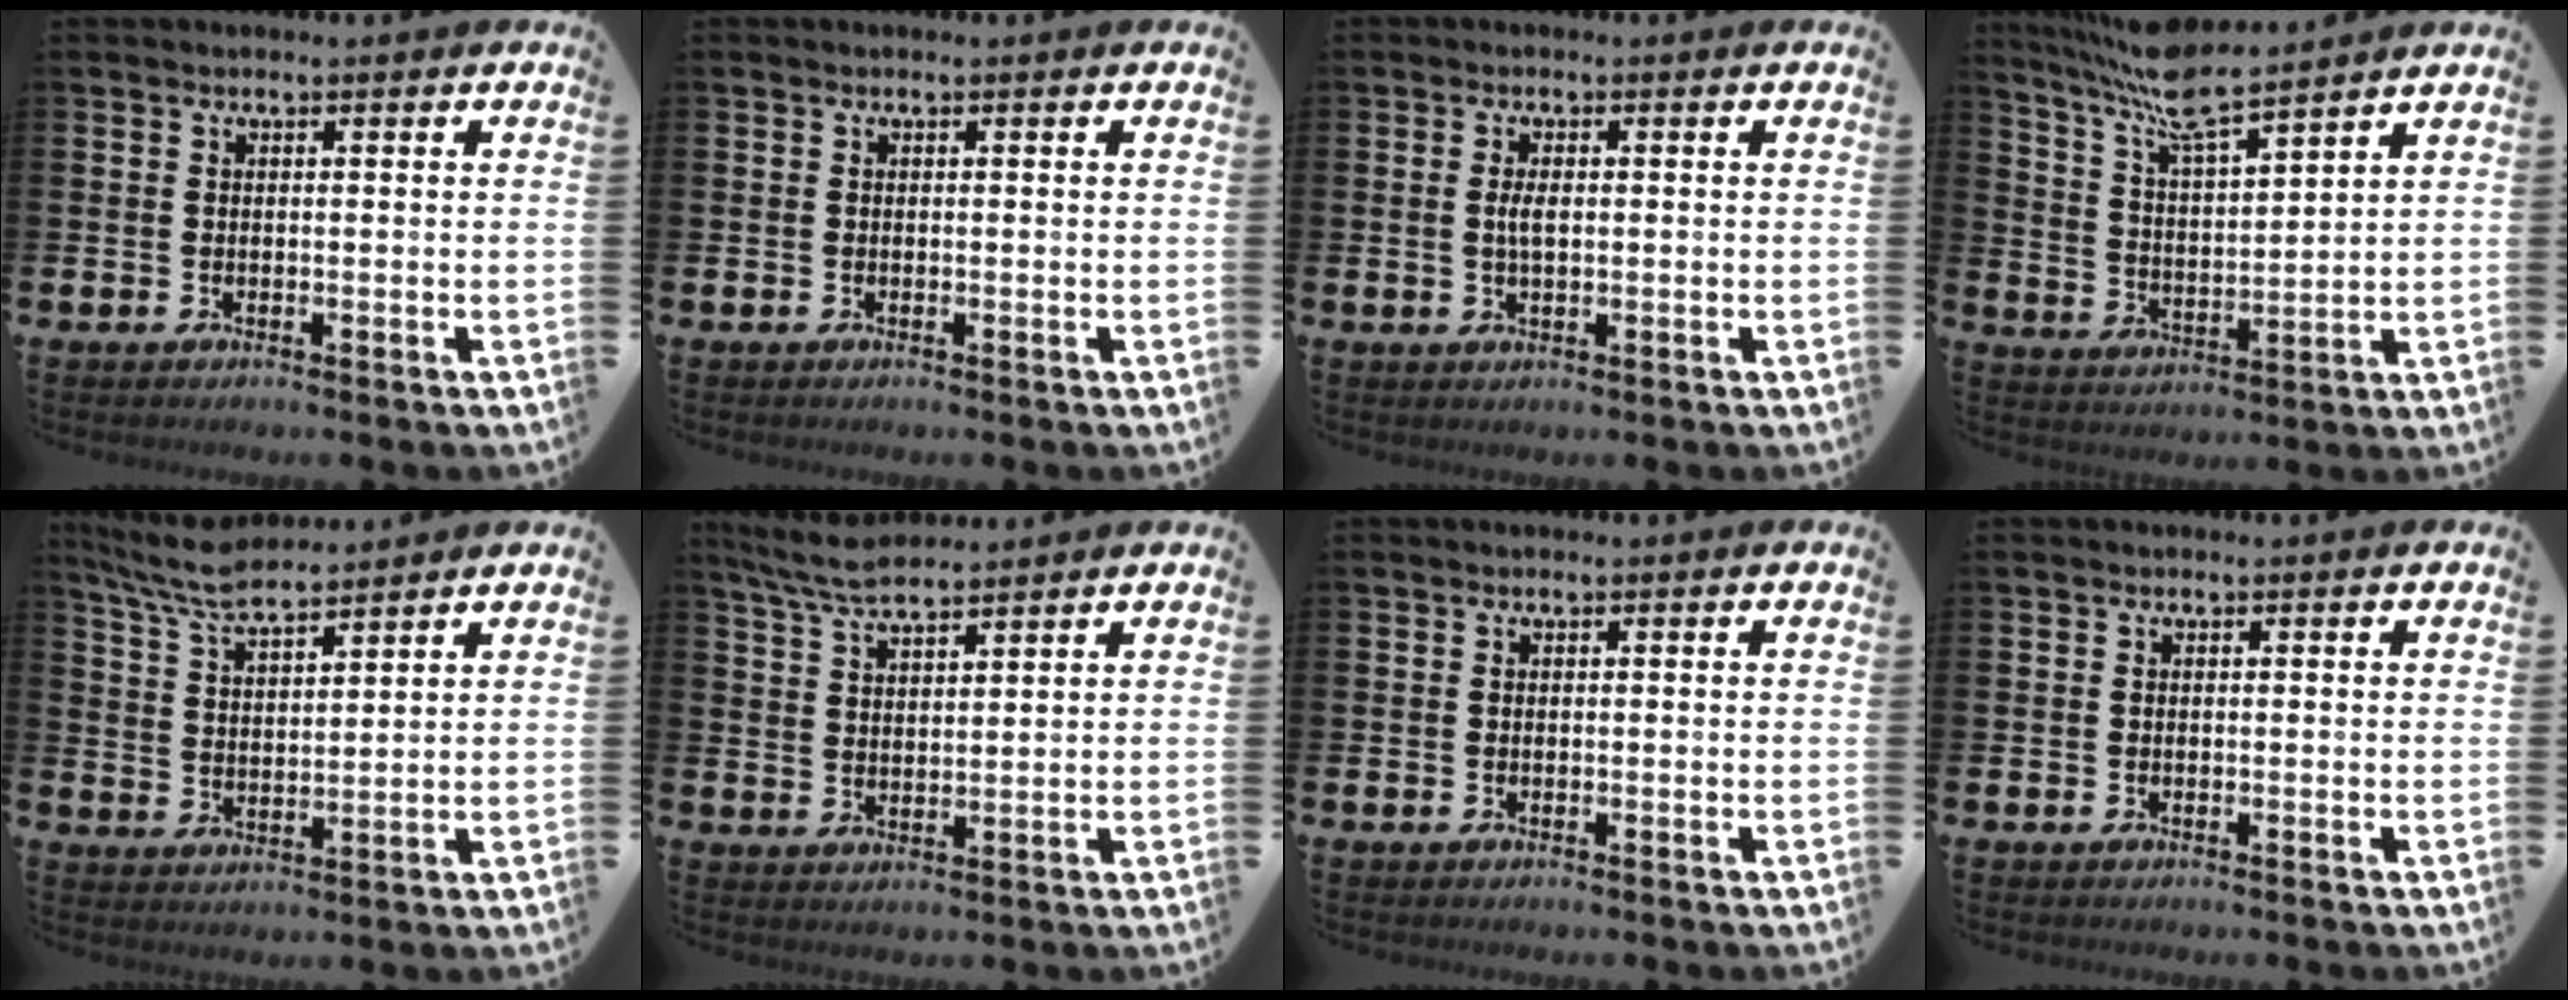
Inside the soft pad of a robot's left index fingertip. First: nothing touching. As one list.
[{"total": 0.0}, {"total": 2.3, "force": [0.2, 0.9, 2.1], "torque": [-0.040, 0.003, 0.000]}, {"total": 8.7, "force": [7.9, 0.9, 3.5], "torque": [-0.098, -0.038, 0.143]}, {"total": 6.8, "force": [6.3, 1.0, 2.3], "torque": [-0.068, -0.023, 0.116]}, {"total": 5.8, "force": [5.4, 0.8, 2.1], "torque": [-0.059, -0.017, 0.099]}, {"total": 0.0}, {"total": 0.0}]